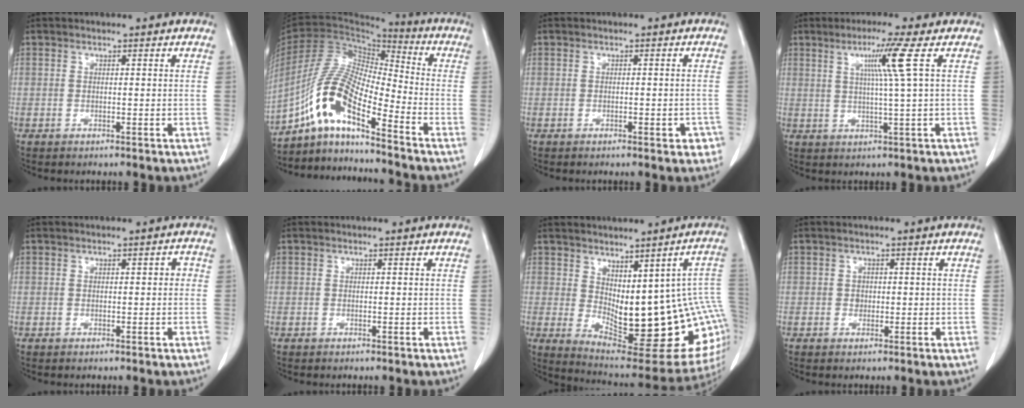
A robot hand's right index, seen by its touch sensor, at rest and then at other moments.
{"total": 12.5, "force": [-7.8, 2.2, 9.5], "torque": [-0.203, 0.012, -0.146]}
{"total": 2.9, "force": [-1.6, 1.1, 2.1], "torque": [-0.014, 0.003, -0.019]}
{"total": 6.3, "force": [2.0, -1.9, 5.6], "torque": [-0.106, -0.003, 0.041]}
{"total": 1.1, "force": [0.0, 0.6, 1.0], "torque": [-0.008, 0.008, 0.000]}
{"total": 0.0}
{"total": 20.6, "force": [-1.4, 7.4, 19.2], "torque": [-0.188, -0.004, 0.005]}
{"total": 1.1, "force": [-0.1, 1.0, 0.4], "torque": [-0.003, 0.003, -0.001]}